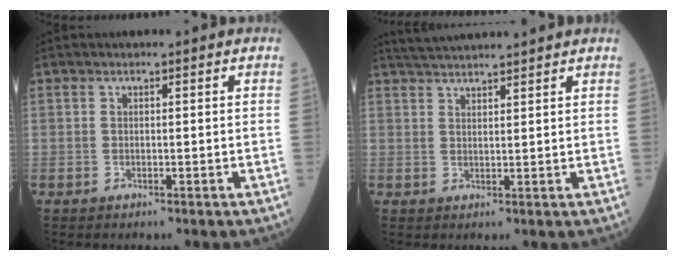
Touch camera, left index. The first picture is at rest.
{"total": 7.6, "force": [7.1, -0.5, 2.7], "torque": [-0.050, 0.034, 0.111]}